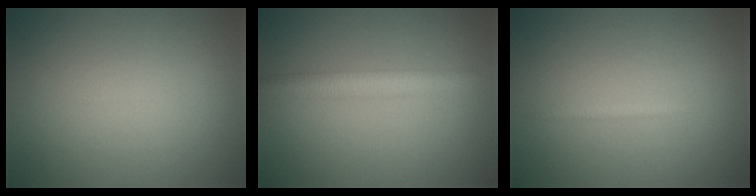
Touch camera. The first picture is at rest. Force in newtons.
{"total": 3.7, "press": 3.7, "slide": 0.1}
{"total": 0.7, "press": 0.7, "slide": 0.1}